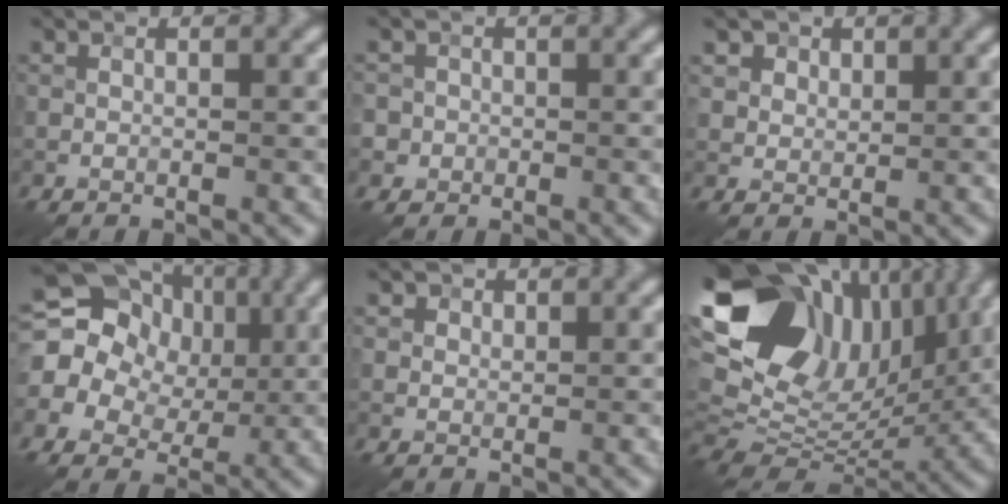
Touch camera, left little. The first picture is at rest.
{"total": 2.3, "force": [-0.3, 2.2, 0.3], "torque": [0.008, 0.011, -0.016]}
{"total": 3.7, "force": [2.3, 2.5, 1.4], "torque": [-0.045, 0.000, 0.048]}
{"total": 14.5, "force": [3.5, 12.4, 6.5], "torque": [-0.131, 0.035, 0.040]}
{"total": 1.6, "force": [1.0, 1.1, 0.5], "torque": [-0.005, -0.004, 0.013]}
{"total": 16.9, "force": [7.0, 10.4, 11.4], "torque": [-0.222, 0.037, 0.122]}